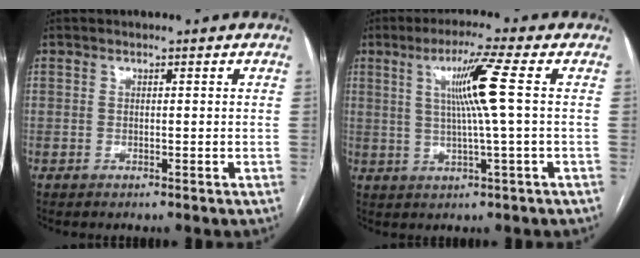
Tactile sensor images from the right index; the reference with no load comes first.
{"total": 8.1, "force": [1.6, -1.6, 7.8], "torque": [-0.139, 0.004, 0.036]}